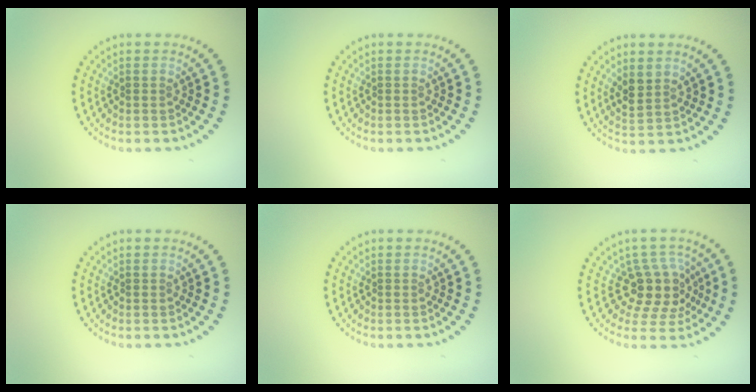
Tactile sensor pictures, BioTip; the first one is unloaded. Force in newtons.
{"total": 0.0}
{"total": 2.2, "press": 1.8, "slide": 1.2}
{"total": 0.0}
{"total": 0.0}
{"total": 4.0, "press": 3.0, "slide": 2.6}